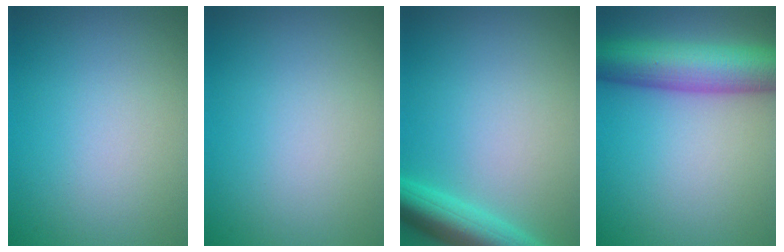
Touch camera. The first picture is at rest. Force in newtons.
{"total": 0.0}
{"total": 5.1, "press": 5.1, "slide": 0.3}
{"total": 8.7, "press": 8.7, "slide": 0.4}